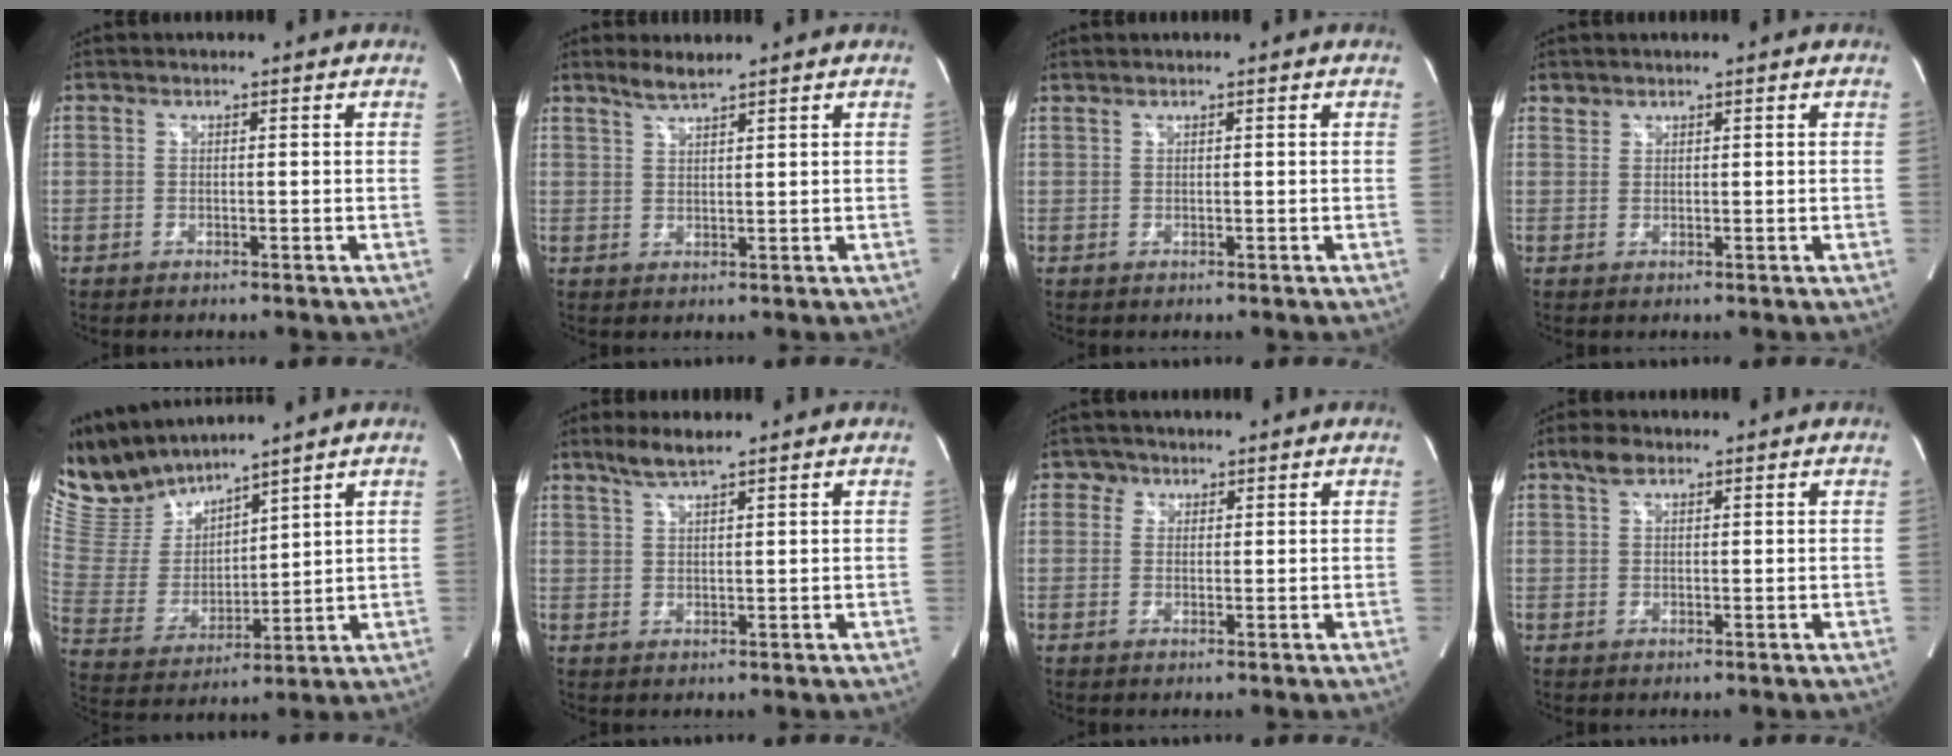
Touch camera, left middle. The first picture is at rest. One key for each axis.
{"total": 2.9, "fx": 2.6, "fy": -0.2, "fz": 1.3, "tx": -0.035, "ty": 0.002, "tz": 0.052}
{"total": 0.5, "fx": 0.5, "fy": 0.0, "fz": 0.1, "tx": -0.008, "ty": 0.006, "tz": 0.017}
{"total": 1.0, "fx": 0.9, "fy": 0.4, "fz": -0.1, "tx": 0.006, "ty": 0.004, "tz": 0.015}
{"total": 12.3, "fx": 11.6, "fy": 2.1, "fz": 3.2, "tx": -0.086, "ty": 0.006, "tz": 0.251}
{"total": 4.0, "fx": 3.2, "fy": 0.1, "fz": 2.4, "tx": -0.059, "ty": 0.005, "tz": 0.064}
{"total": 1.8, "fx": 1.1, "fy": 1.4, "fz": -0.1, "tx": 0.008, "ty": 0.000, "tz": 0.010}
{"total": 2.5, "fx": 1.7, "fy": 1.1, "fz": 1.4, "tx": -0.035, "ty": 0.011, "tz": 0.034}